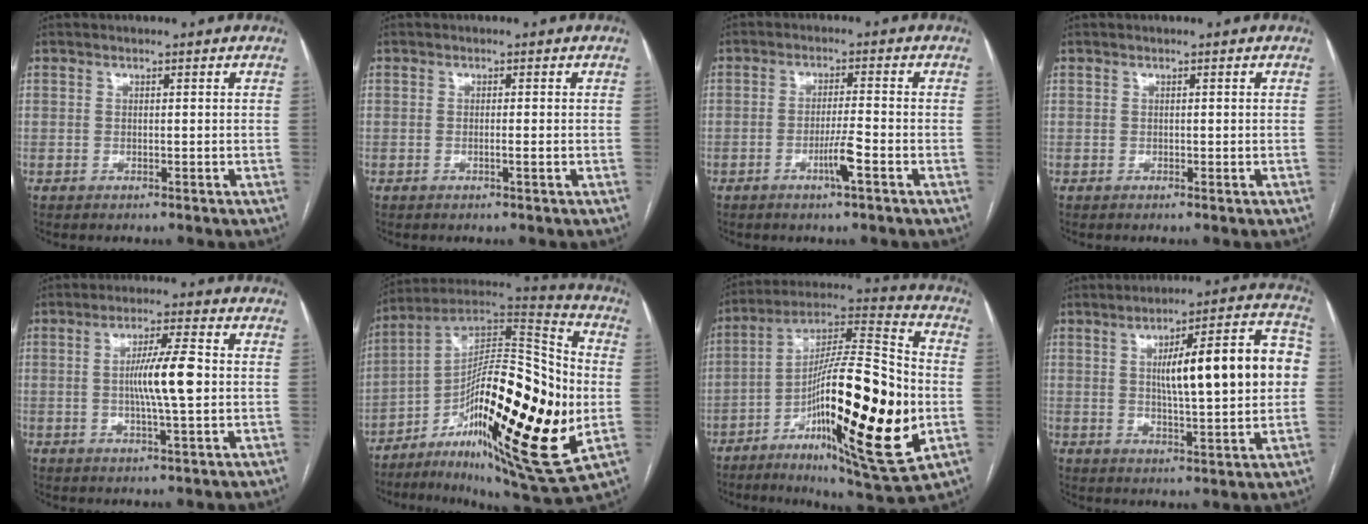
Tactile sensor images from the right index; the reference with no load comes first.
{"total": 1.1, "force": [-0.3, -0.2, 1.0], "torque": [-0.021, -0.001, -0.005]}
{"total": 4.4, "force": [-2.1, -0.3, 3.9], "torque": [-0.072, -0.007, -0.038]}
{"total": 0.0}
{"total": 7.8, "force": [-0.1, 0.3, 7.8], "torque": [-0.140, 0.002, -0.004]}
{"total": 30.9, "force": [-6.7, 6.6, 29.5], "torque": [-0.468, -0.017, -0.103]}
{"total": 26.8, "force": [-6.1, 4.2, 25.7], "torque": [-0.416, -0.014, -0.094]}
{"total": 16.8, "force": [1.9, 3.2, 16.4], "torque": [-0.231, 0.039, 0.031]}